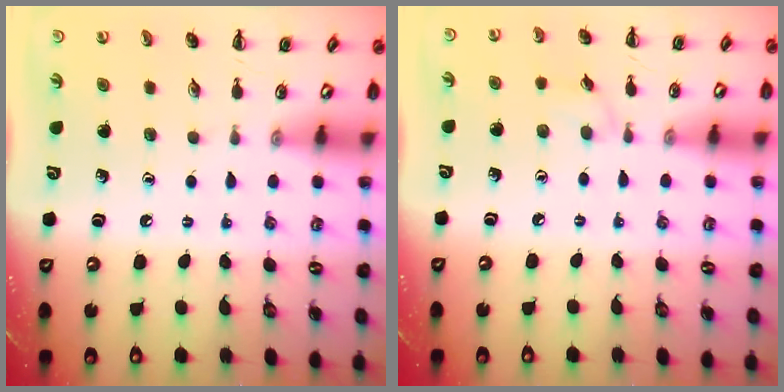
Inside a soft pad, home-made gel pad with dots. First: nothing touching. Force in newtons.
{"total": 3.4, "press": 3.3, "slide": 0.9}